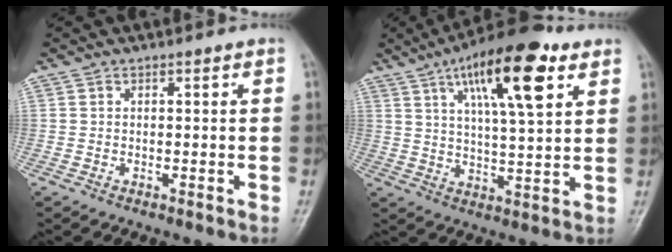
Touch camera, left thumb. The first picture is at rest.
{"total": 17.1, "force": [8.2, 5.0, 14.1], "torque": [-0.207, -0.021, 0.131]}